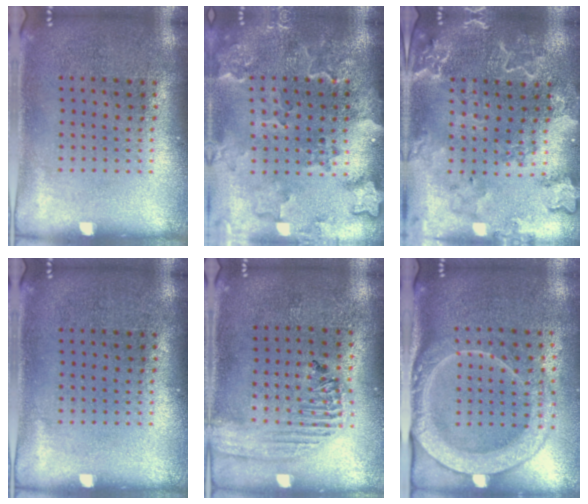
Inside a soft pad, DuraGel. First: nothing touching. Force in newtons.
{"total": 2.7, "press": 2.4, "slide": 1.2}
{"total": 2.7, "press": 2.5, "slide": 1.0}
{"total": 0.0}
{"total": 1.8, "press": 1.7, "slide": 0.7}
{"total": 2.4, "press": 2.1, "slide": 1.2}